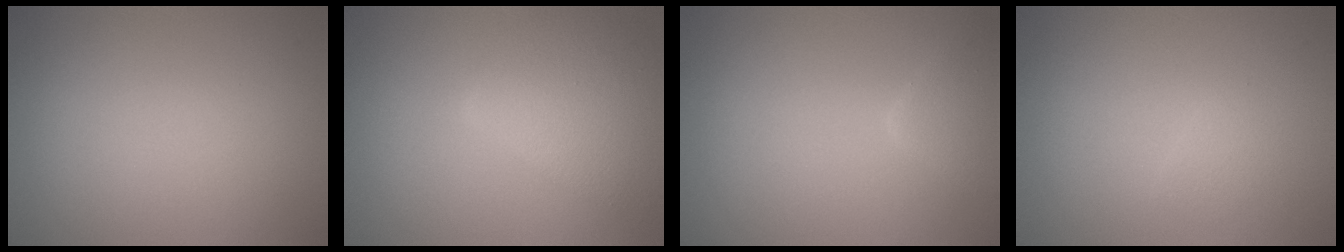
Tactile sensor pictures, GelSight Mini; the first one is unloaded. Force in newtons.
{"total": 5.5, "press": 5.5, "slide": 0.1}
{"total": 2.5, "press": 2.5, "slide": 0.2}
{"total": 0.8, "press": 0.8, "slide": 0.0}